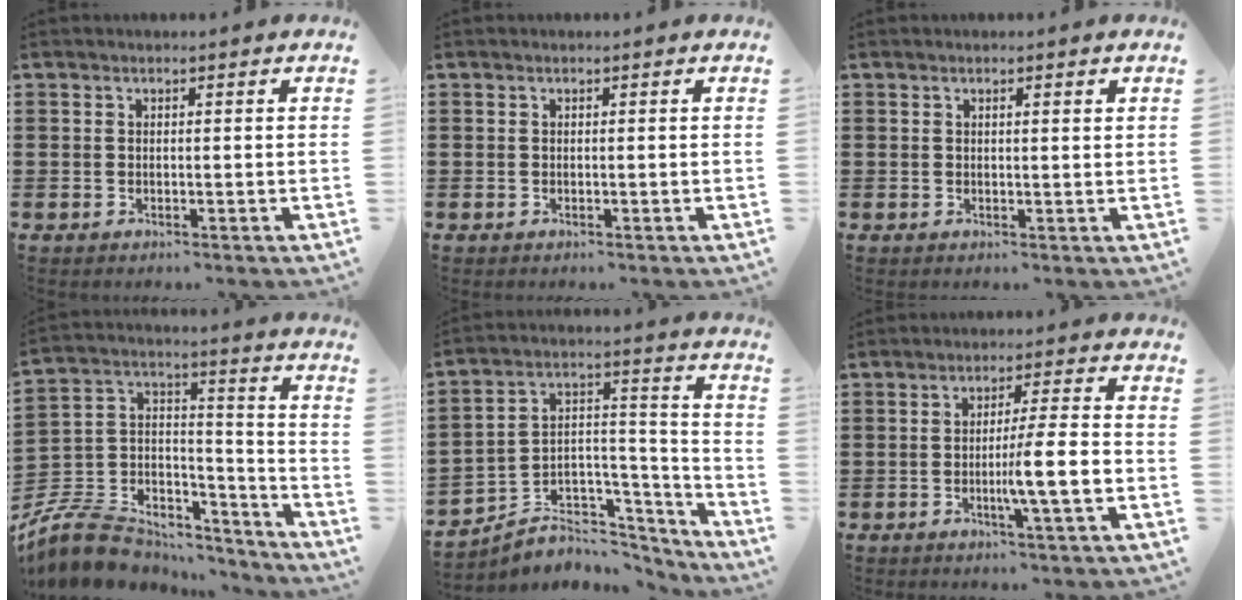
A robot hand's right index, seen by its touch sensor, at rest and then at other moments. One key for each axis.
{"total": 0.0}
{"total": 0.8, "fx": 0.4, "fy": 0.0, "fz": 0.7, "tx": -0.015, "ty": 0.001, "tz": 0.006}
{"total": 8.8, "fx": -6.8, "fy": 5.0, "fz": 2.6, "tx": -0.084, "ty": 0.003, "tz": -0.131}
{"total": 4.2, "fx": -2.9, "fy": 3.1, "fz": -0.1, "tx": -0.010, "ty": -0.010, "tz": -0.056}
{"total": 7.0, "fx": -1.7, "fy": -0.2, "fz": 6.8, "tx": -0.114, "ty": -0.009, "tz": -0.030}